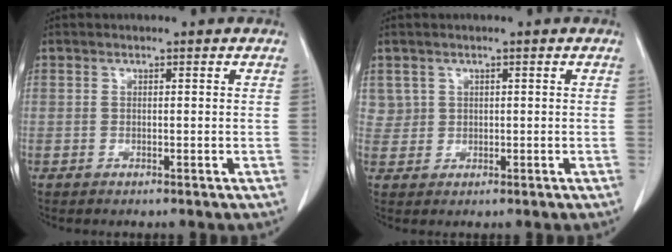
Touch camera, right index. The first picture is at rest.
{"total": 2.4, "force": [1.1, 2.1, -0.2], "torque": [0.020, 0.004, 0.015]}